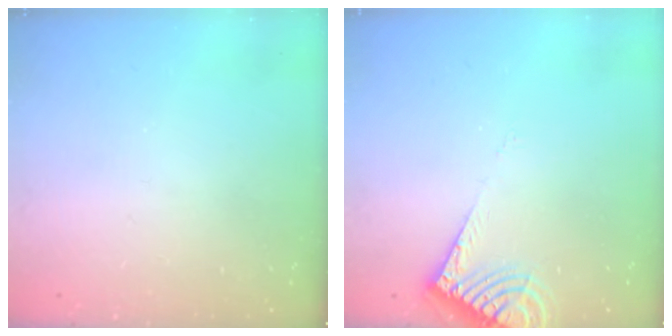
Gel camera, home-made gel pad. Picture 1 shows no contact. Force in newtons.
{"total": 8.0, "press": 8.0, "slide": 0.8}